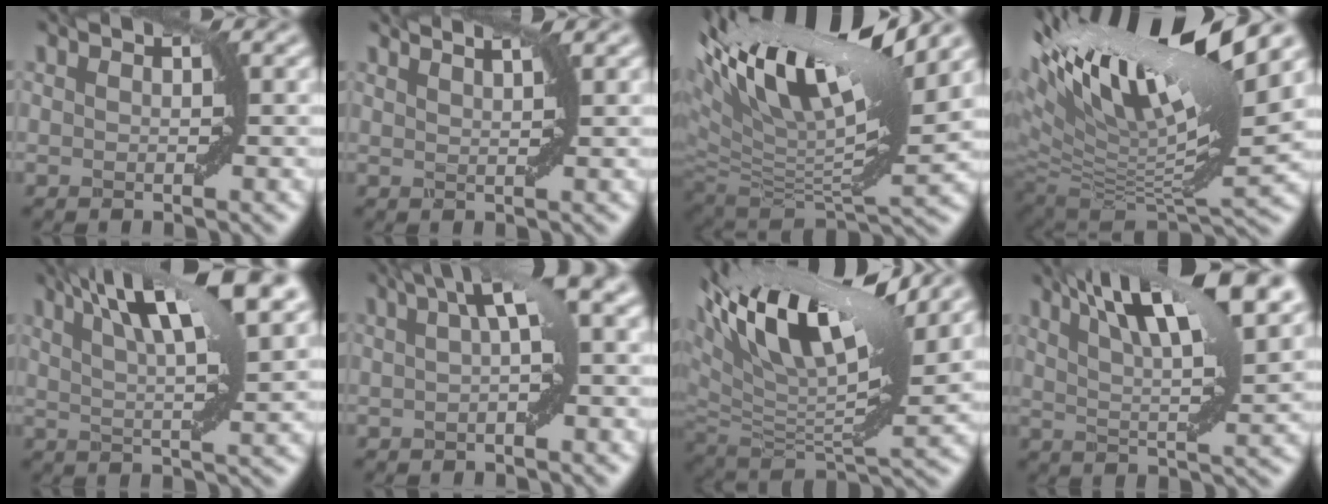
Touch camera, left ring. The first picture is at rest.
{"total": 3.7, "force": [2.9, 1.1, 2.1], "torque": [-0.010, 0.019, 0.011]}
{"total": 15.7, "force": [7.8, 5.4, 12.5], "torque": [-0.247, 0.027, 0.139]}
{"total": 17.0, "force": [7.8, 5.3, 14.2], "torque": [-0.281, 0.023, 0.148]}
{"total": 10.5, "force": [5.8, 2.3, 8.4], "torque": [-0.113, 0.025, 0.083]}
{"total": 5.3, "force": [1.4, 1.0, 5.0], "torque": [-0.065, 0.019, 0.014]}
{"total": 15.1, "force": [8.8, 5.0, 11.2], "torque": [-0.227, 0.037, 0.158]}
{"total": 11.5, "force": [6.5, 2.7, 9.1], "torque": [-0.123, 0.025, 0.094]}